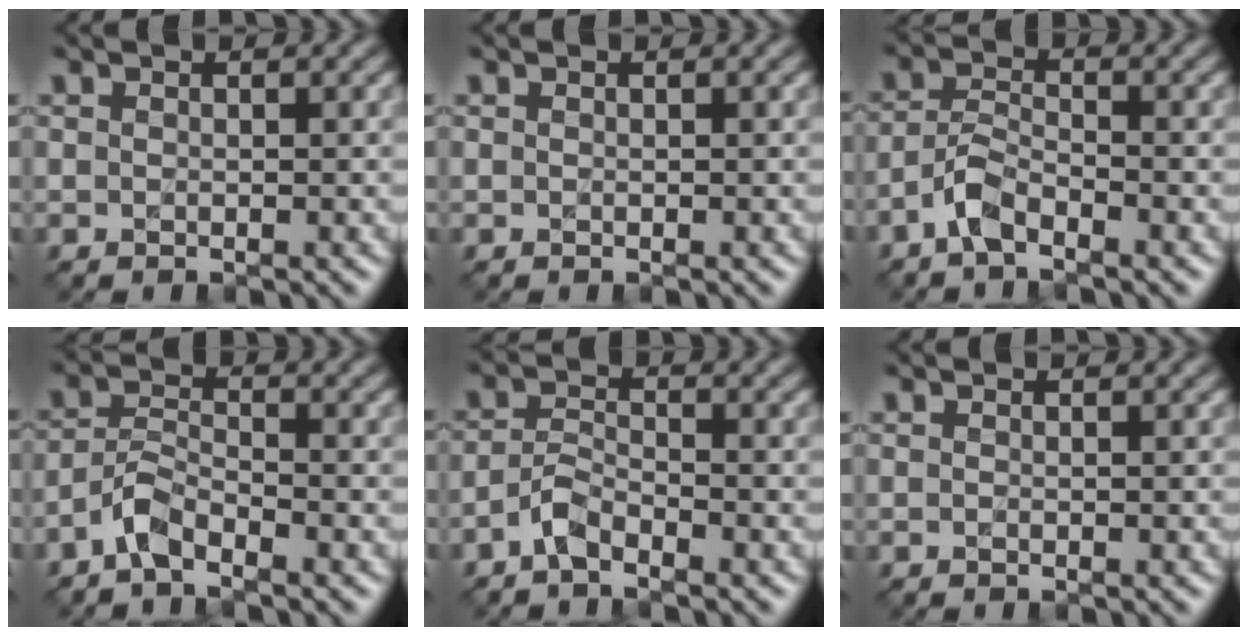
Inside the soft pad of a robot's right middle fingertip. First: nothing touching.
{"total": 0.0}
{"total": 2.7, "force": [-1.9, 0.8, 1.7], "torque": [-0.036, 0.006, -0.046]}
{"total": 2.7, "force": [-2.1, 0.7, 1.5], "torque": [-0.032, 0.007, -0.050]}
{"total": 2.2, "force": [-1.7, 0.6, 1.2], "torque": [-0.028, 0.005, -0.040]}
{"total": 0.0}